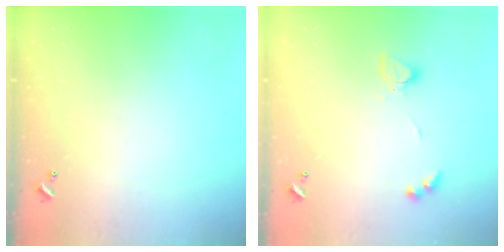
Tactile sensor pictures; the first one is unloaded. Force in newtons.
{"total": 4.4, "press": 4.3, "slide": 0.8}